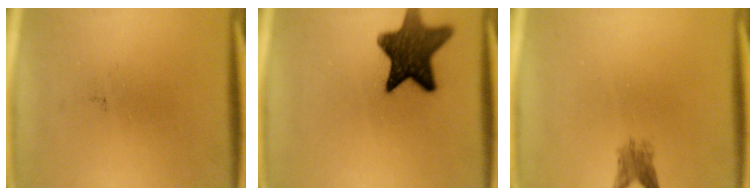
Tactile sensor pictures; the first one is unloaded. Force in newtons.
{"total": 12.4}
{"total": 2.5}